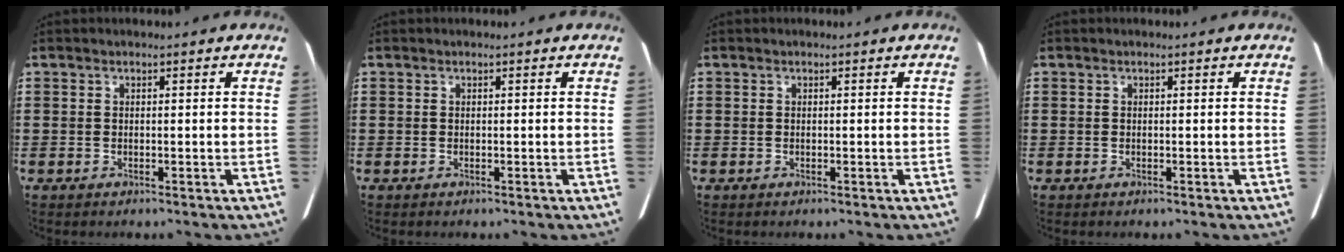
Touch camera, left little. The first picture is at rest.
{"total": 0.0}
{"total": 0.0}
{"total": 0.0}